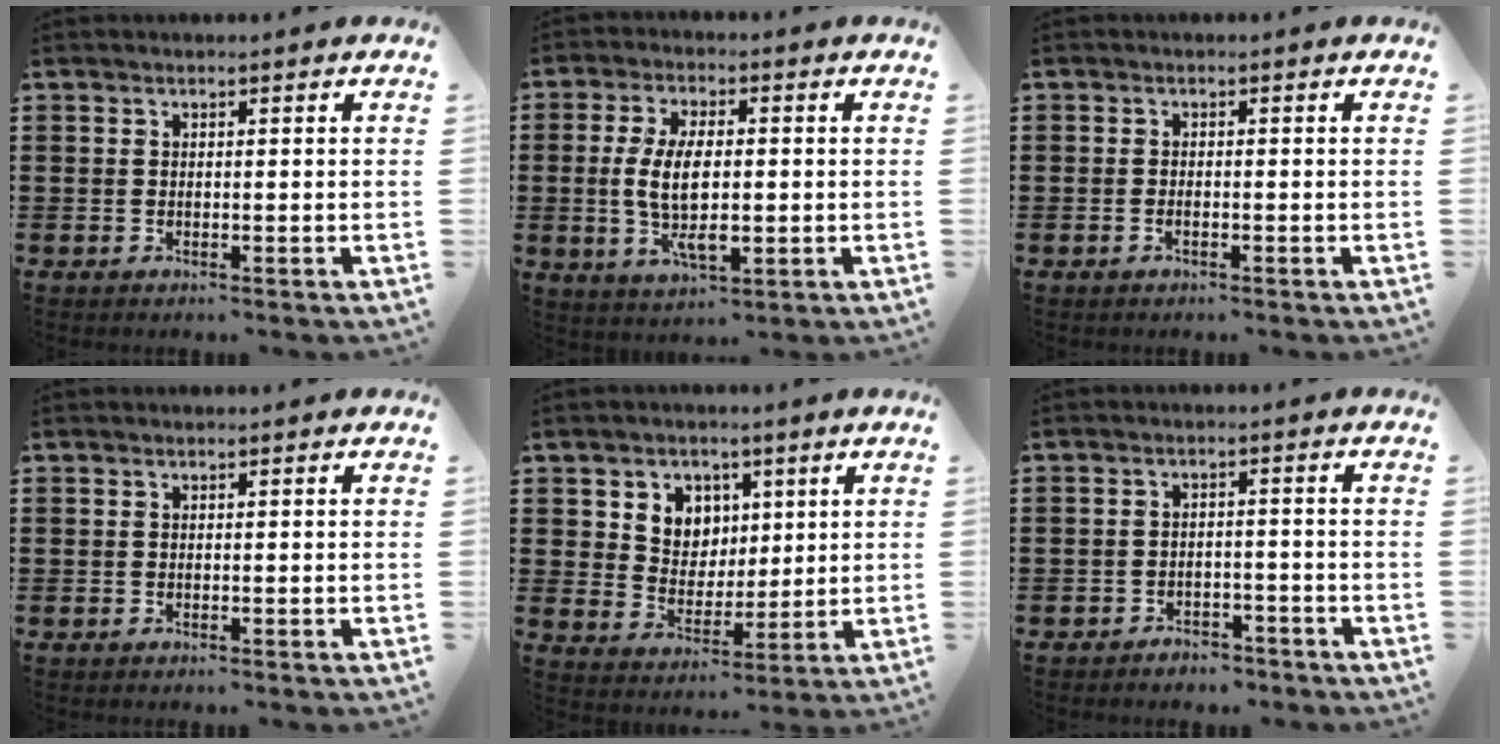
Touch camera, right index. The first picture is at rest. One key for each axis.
{"total": 9.1, "fx": -0.3, "fy": 3.9, "fz": 8.2, "tx": -0.174, "ty": 0.000, "tz": -0.009}
{"total": 0.8, "fx": -0.4, "fy": 0.1, "fz": 0.7, "tx": -0.015, "ty": -0.008, "tz": -0.005}
{"total": 0.0}
{"total": 5.5, "fx": 2.5, "fy": 4.9, "fz": 0.7, "tx": -0.037, "ty": 0.005, "tz": 0.042}
{"total": 2.5, "fx": -2.4, "fy": 0.6, "fz": 0.1, "tx": -0.009, "ty": 0.002, "tz": -0.052}